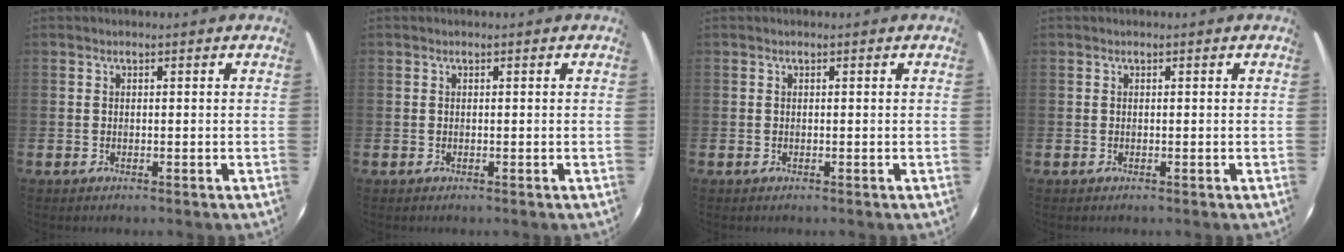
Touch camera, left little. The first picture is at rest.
{"total": 0.0}
{"total": 0.0}
{"total": 0.0}